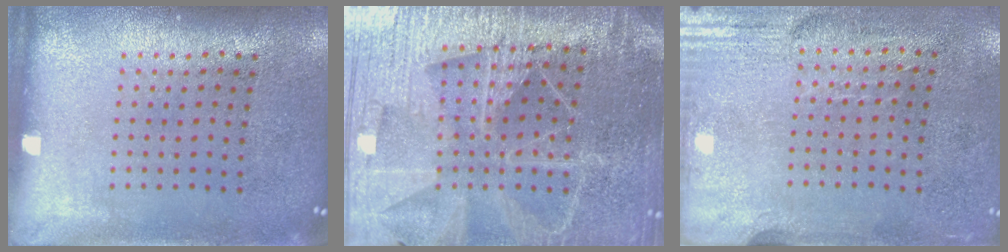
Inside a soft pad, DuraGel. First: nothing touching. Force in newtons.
{"total": 5.3, "press": 4.8, "slide": 2.3}
{"total": 3.0, "press": 2.5, "slide": 1.6}